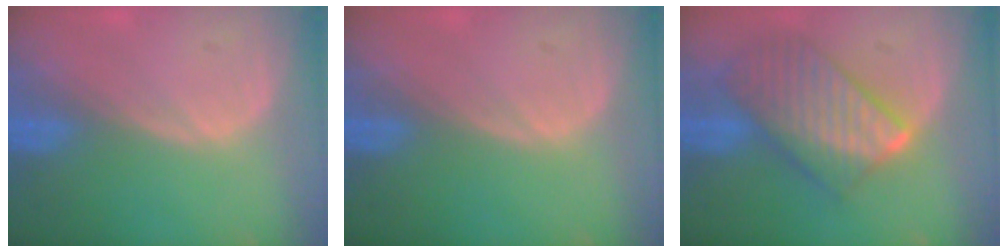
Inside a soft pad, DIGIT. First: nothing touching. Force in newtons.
{"total": 0.0}
{"total": 9.6, "press": 9.6, "slide": 0.9}